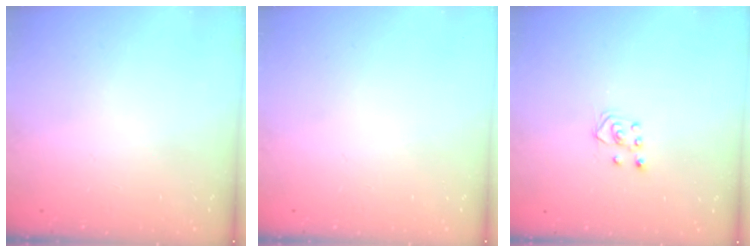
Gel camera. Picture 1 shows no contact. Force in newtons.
{"total": 0.0}
{"total": 3.4, "press": 3.4, "slide": 0.3}